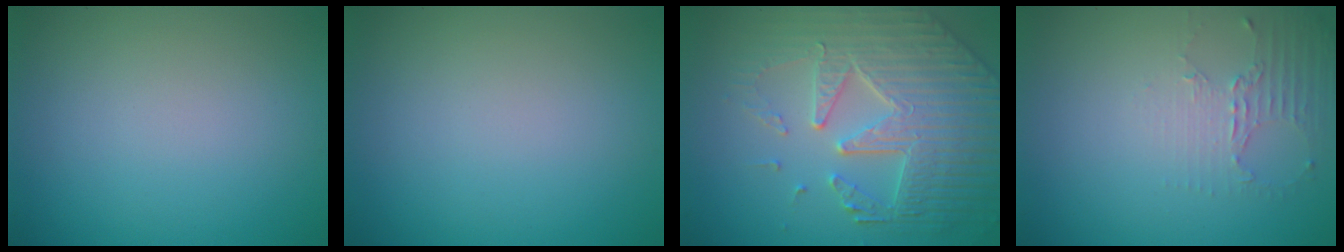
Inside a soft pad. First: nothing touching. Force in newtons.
{"total": 0.0}
{"total": 7.3, "press": 5.7, "slide": 4.4}
{"total": 2.0, "press": 1.5, "slide": 1.4}